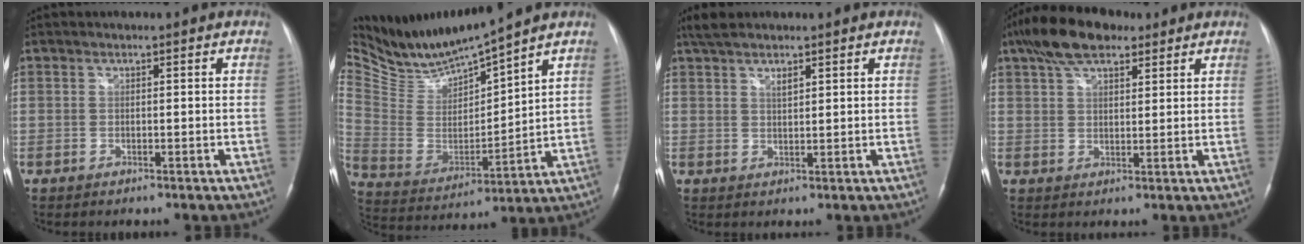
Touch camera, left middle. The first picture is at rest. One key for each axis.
{"total": 13.6, "fx": 12.9, "fy": -0.1, "fz": 4.3, "tx": -0.094, "ty": -0.017, "tz": 0.258}
{"total": 5.1, "fx": 3.7, "fy": 1.5, "fz": 3.2, "tx": -0.070, "ty": 0.009, "tz": 0.068}
{"total": 9.9, "fx": 6.7, "fy": 4.0, "fz": 6.1, "tx": -0.120, "ty": 0.028, "tz": 0.120}